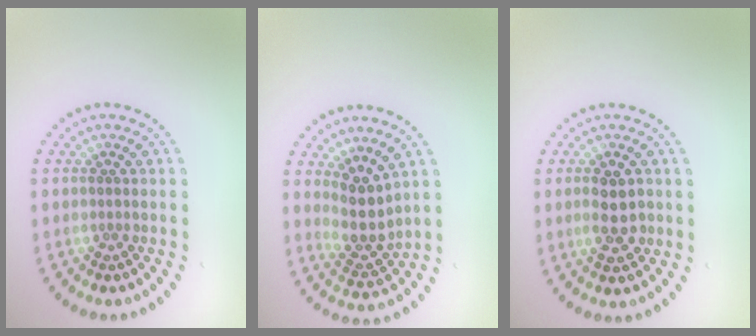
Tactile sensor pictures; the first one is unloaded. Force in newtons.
{"total": 3.4, "press": 2.7, "slide": 2.1}
{"total": 2.9, "press": 2.9, "slide": 0.1}